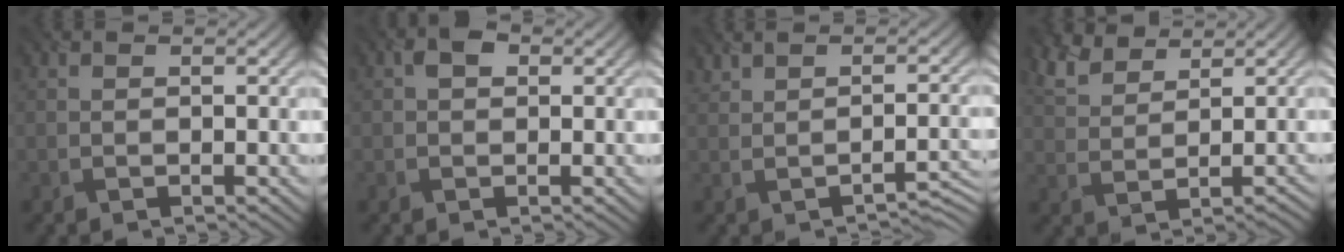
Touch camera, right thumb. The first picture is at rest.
{"total": 1.9, "force": [0.5, 1.5, 1.1], "torque": [-0.020, 0.004, 0.001]}
{"total": 2.0, "force": [-0.3, 0.5, 1.9], "torque": [-0.037, 0.008, -0.003]}
{"total": 5.0, "force": [4.0, 1.7, 2.5], "torque": [-0.070, 0.009, 0.081]}